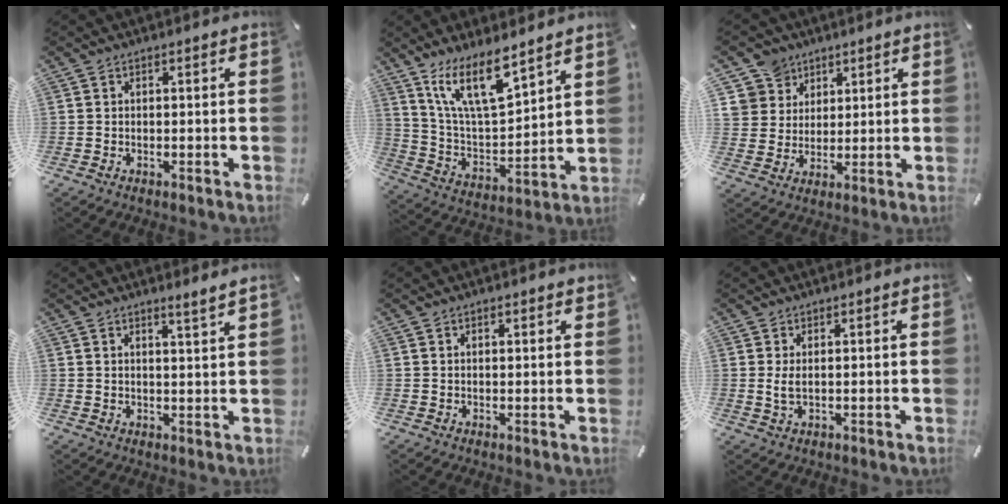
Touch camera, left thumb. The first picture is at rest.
{"total": 14.9, "force": [10.7, 5.2, 9.1], "torque": [-0.182, -0.053, 0.191]}
{"total": 8.4, "force": [4.6, 7.0, 0.0], "torque": [-0.014, -0.029, 0.091]}
{"total": 2.9, "force": [2.7, -0.7, 0.7], "torque": [-0.018, -0.017, 0.049]}
{"total": 0.9, "force": [0.6, 0.4, 0.5], "torque": [-0.008, 0.001, 0.010]}
{"total": 2.6, "force": [0.5, 1.1, 2.3], "torque": [-0.052, 0.000, 0.007]}